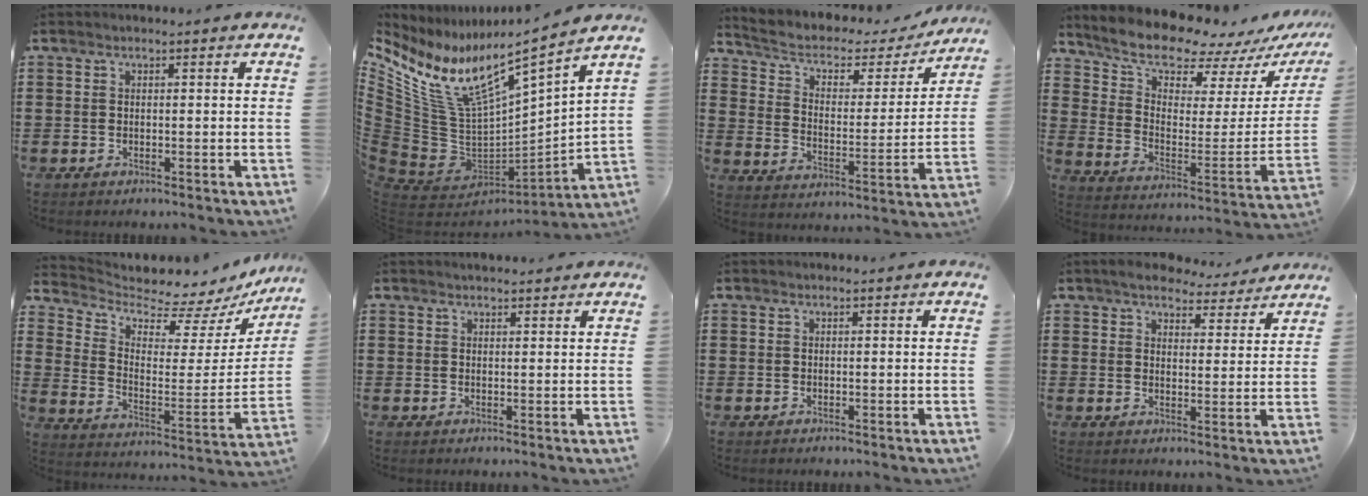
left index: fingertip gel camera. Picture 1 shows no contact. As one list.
[{"total": 10.2, "force": [5.9, 3.3, 7.6], "torque": [-0.190, -0.062, 0.093]}, {"total": 4.1, "force": [2.5, 2.4, 2.2], "torque": [-0.059, -0.016, 0.035]}, {"total": 9.8, "force": [9.1, 2.2, 2.7], "torque": [-0.083, -0.080, 0.157]}, {"total": 5.1, "force": [4.6, 1.7, 1.6], "torque": [-0.046, -0.056, 0.072]}, {"total": 1.1, "force": [1.1, 0.2, 0.1], "torque": [-0.005, 0.003, 0.022]}, {"total": 0.0}, {"total": 5.3, "force": [5.0, 1.1, 1.4], "torque": [-0.040, -0.021, 0.089]}]